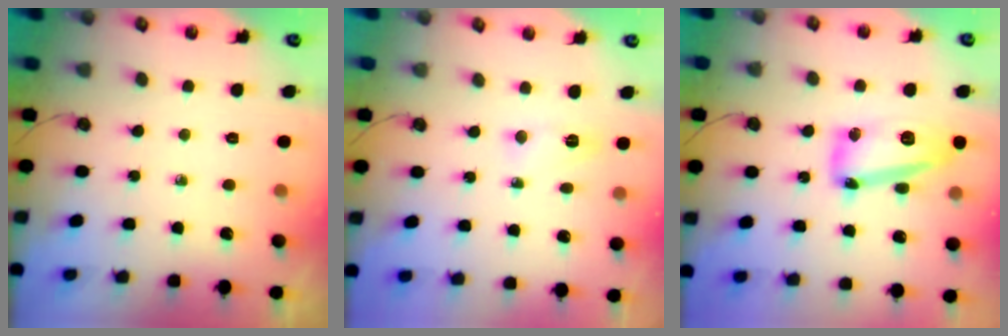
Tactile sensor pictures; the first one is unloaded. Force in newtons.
{"total": 3.8, "press": 3.7, "slide": 0.7}
{"total": 15.6, "press": 15.6, "slide": 0.9}